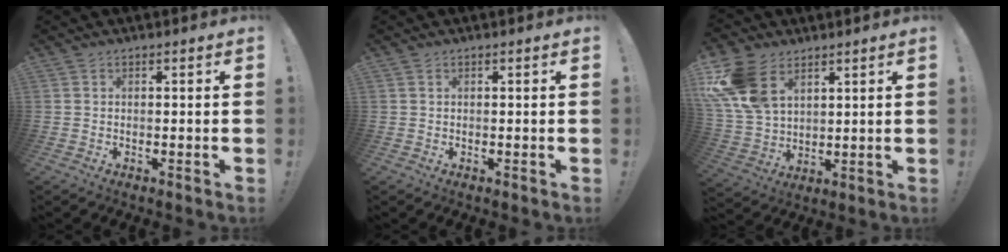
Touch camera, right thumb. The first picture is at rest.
{"total": 0.0}
{"total": 15.7, "force": [7.4, 10.2, 9.3], "torque": [-0.186, -0.033, 0.146]}